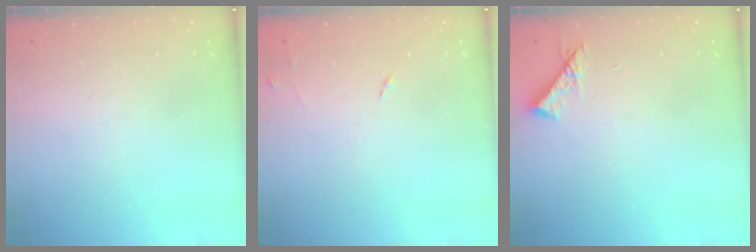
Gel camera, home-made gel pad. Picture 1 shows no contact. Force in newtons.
{"total": 5.3, "press": 5.2, "slide": 0.8}
{"total": 6.0, "press": 6.0, "slide": 0.5}